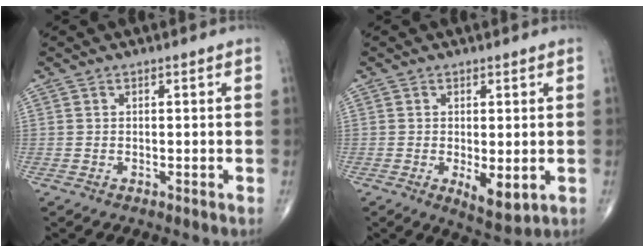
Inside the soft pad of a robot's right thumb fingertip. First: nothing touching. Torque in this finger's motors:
{"motor_torque": [0.90, 0.71, 0.01, -0.19, 0.19]}